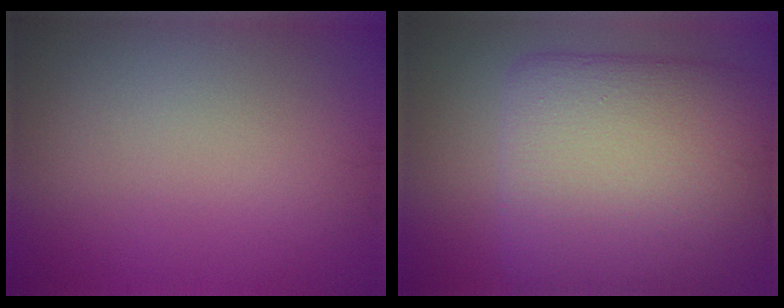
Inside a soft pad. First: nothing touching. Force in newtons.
{"total": 12.9, "press": 12.9, "slide": 0.3}